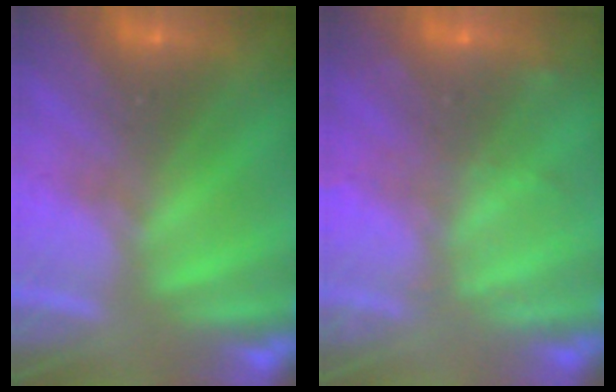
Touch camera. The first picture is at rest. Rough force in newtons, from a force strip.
{"total": 2.3}